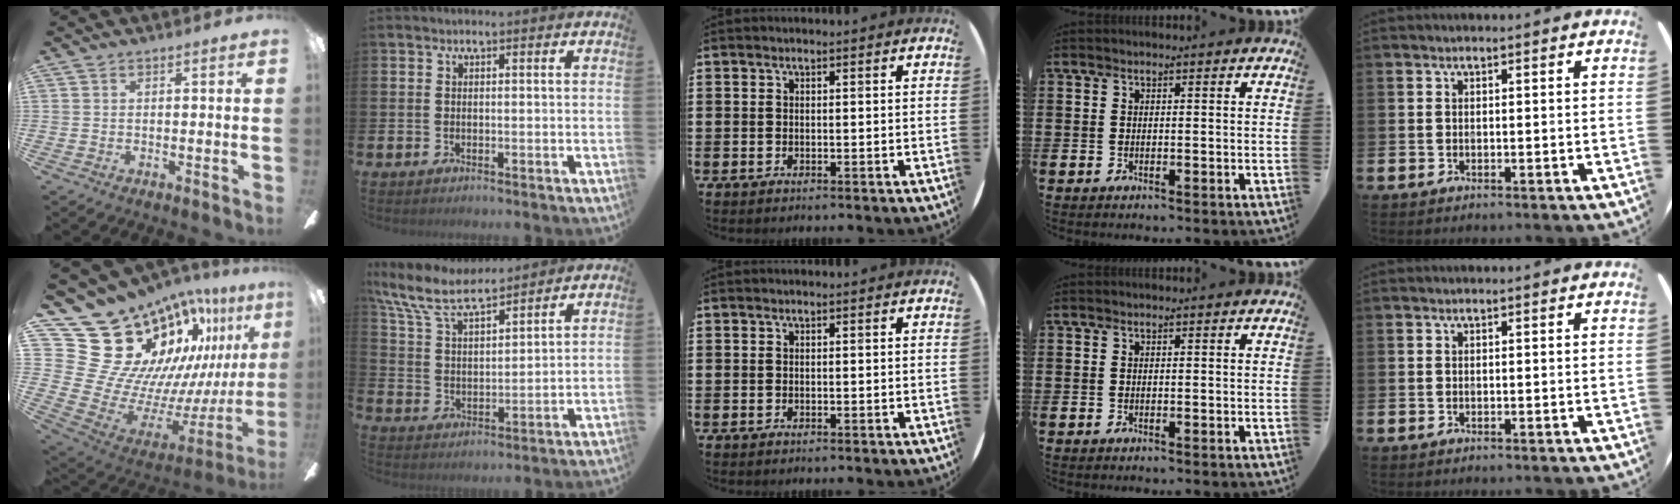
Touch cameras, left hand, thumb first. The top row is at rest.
{"thumb": {"total": 23.0, "force": [15.6, 14.2, 9.2], "torque": [-0.131, -0.178, 0.342]}, "index": {"total": 8.6, "force": [7.7, 2.2, 3.3], "torque": [-0.096, -0.041, 0.135]}}